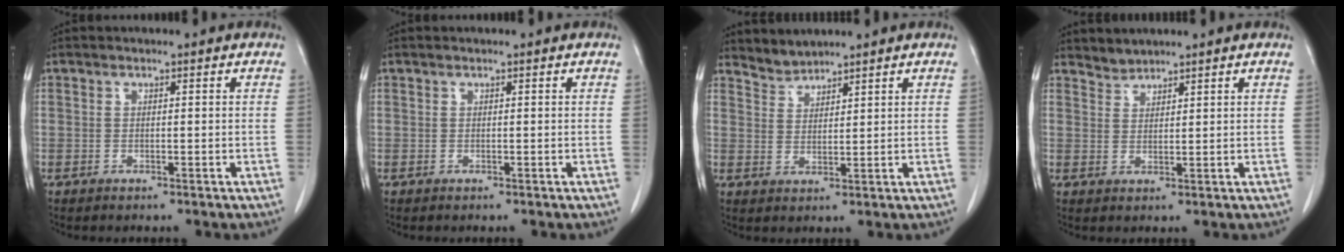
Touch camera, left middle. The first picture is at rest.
{"total": 0.0}
{"total": 2.8, "force": [2.7, 0.2, -0.6], "torque": [0.008, 0.004, 0.060]}
{"total": 2.0, "force": [1.9, 0.2, -0.4], "torque": [0.007, 0.002, 0.038]}